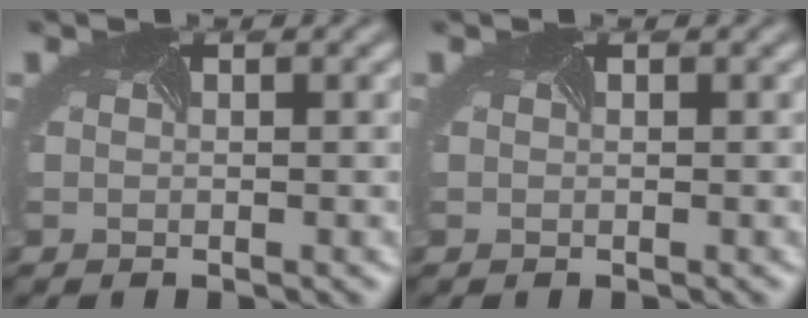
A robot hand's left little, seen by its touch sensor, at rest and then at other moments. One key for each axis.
{"total": 0.0}